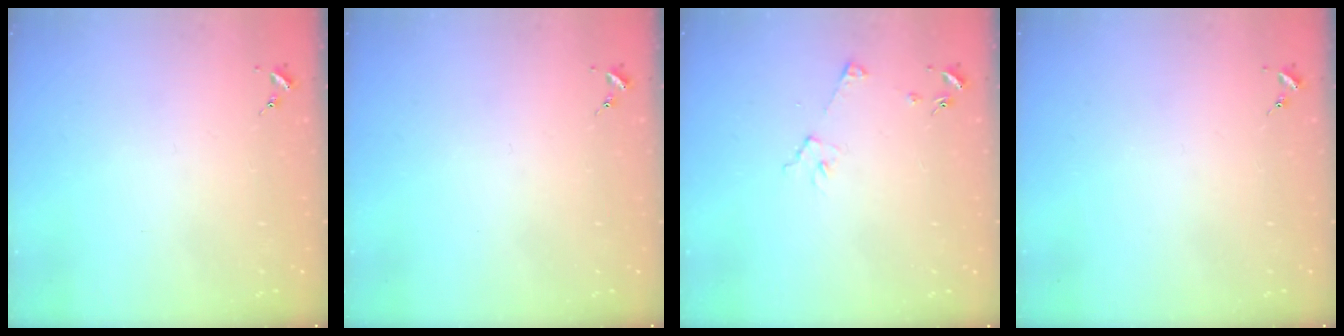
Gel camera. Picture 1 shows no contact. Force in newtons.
{"total": 0.0}
{"total": 3.8, "press": 3.8, "slide": 0.5}
{"total": 0.0}